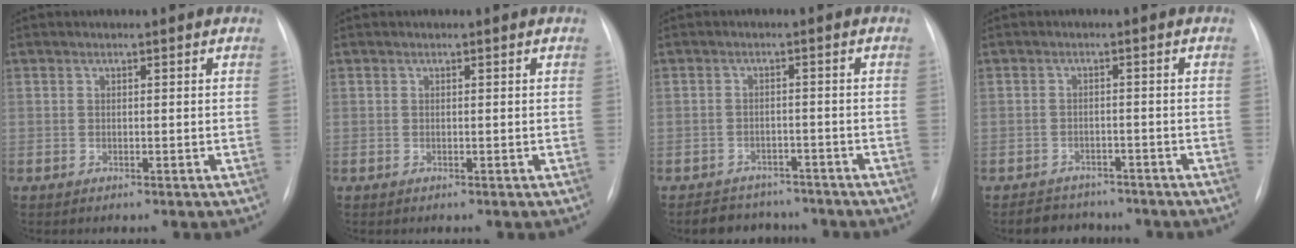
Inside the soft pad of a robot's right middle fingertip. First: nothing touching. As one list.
[{"total": 0.0}, {"total": 7.2, "force": [-6.3, 3.4, 0.9], "torque": [-0.005, 0.009, -0.081]}, {"total": 5.5, "force": [-4.8, 2.5, 0.6], "torque": [-0.005, 0.006, -0.066]}]